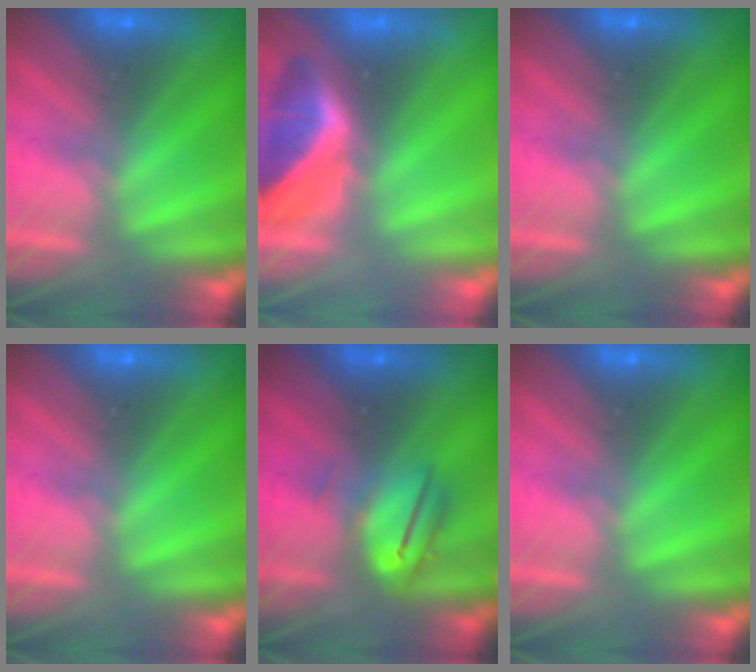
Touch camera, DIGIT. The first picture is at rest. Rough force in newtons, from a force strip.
{"total": 1.8}
{"total": 0.0}
{"total": 0.0}
{"total": 3.5}
{"total": 0.0}